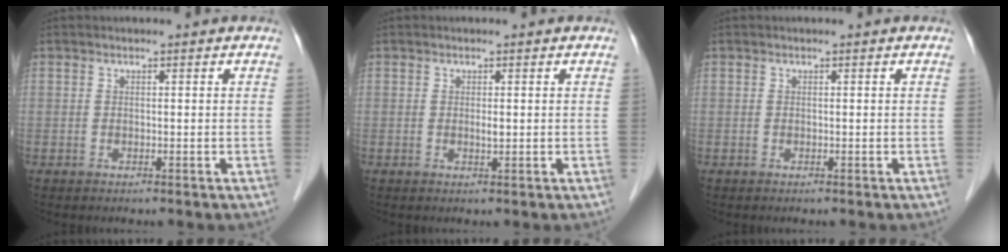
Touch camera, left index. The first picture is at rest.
{"total": 0.9, "force": [0.2, 0.2, 0.8], "torque": [-0.018, -0.001, 0.003]}
{"total": 0.0}